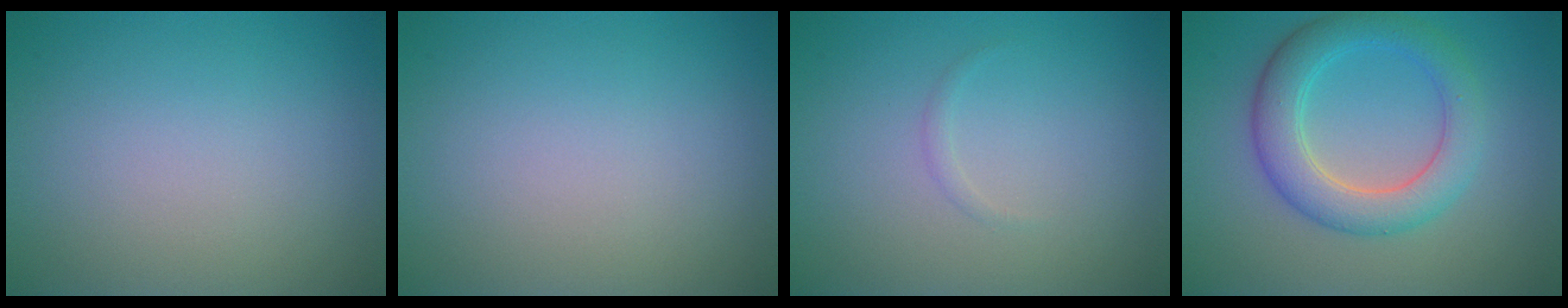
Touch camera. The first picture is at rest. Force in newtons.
{"total": 0.0}
{"total": 0.5, "press": 0.5, "slide": 0.0}
{"total": 5.2, "press": 5.2, "slide": 0.1}